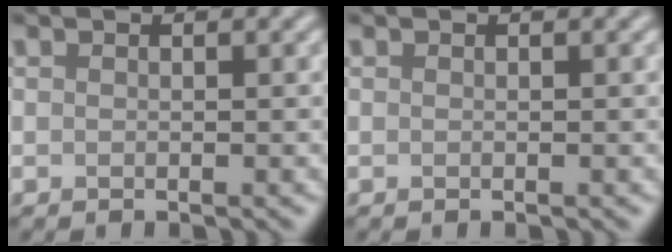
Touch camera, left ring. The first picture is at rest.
{"total": 0.0}